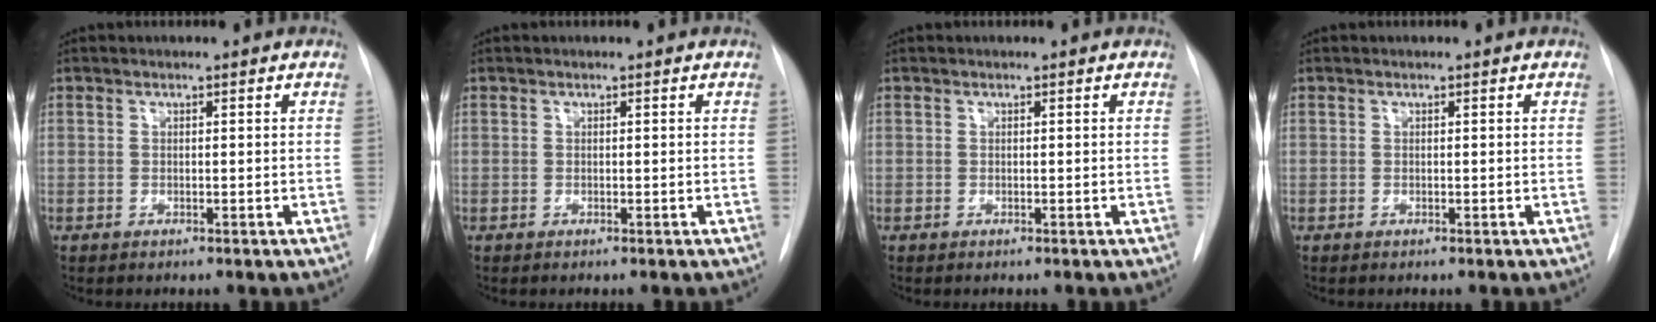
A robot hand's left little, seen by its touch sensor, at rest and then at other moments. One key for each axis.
{"total": 0.0}
{"total": 0.0}
{"total": 0.0}